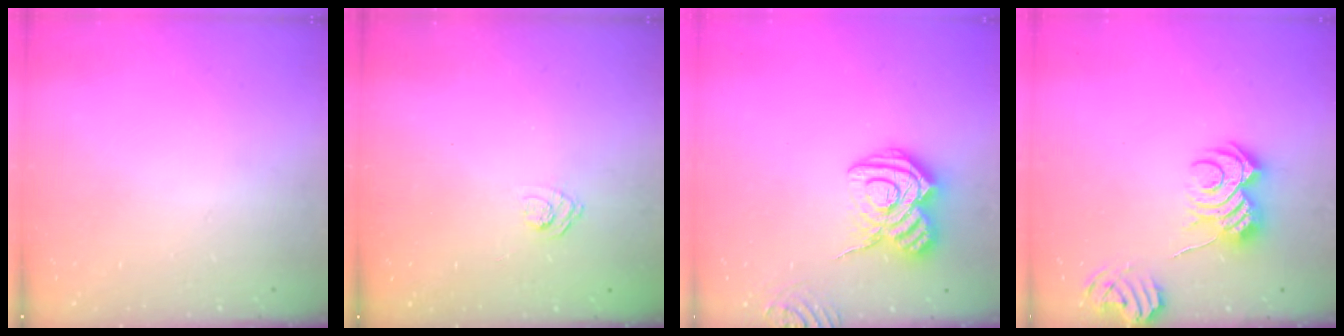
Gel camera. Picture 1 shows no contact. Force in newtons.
{"total": 3.1, "press": 2.8, "slide": 1.3}
{"total": 14.5, "press": 14.4, "slide": 1.4}
{"total": 9.0, "press": 9.0, "slide": 1.0}